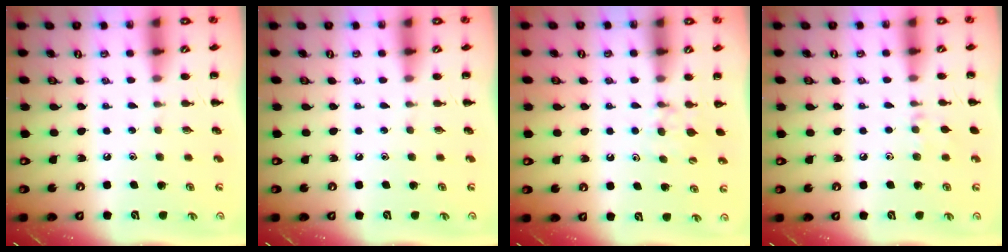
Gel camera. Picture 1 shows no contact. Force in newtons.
{"total": 0.0}
{"total": 5.8, "press": 5.5, "slide": 1.8}
{"total": 6.0, "press": 5.7, "slide": 2.0}